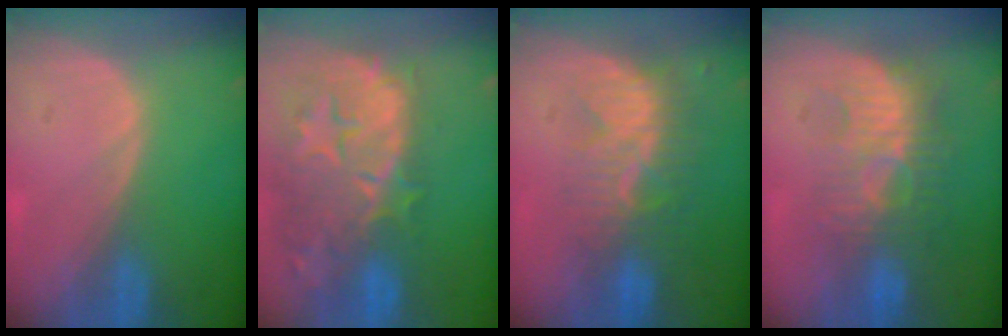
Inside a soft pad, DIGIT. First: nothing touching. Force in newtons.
{"total": 14.3, "press": 12.0, "slide": 7.9}
{"total": 8.6, "press": 7.8, "slide": 3.5}
{"total": 9.0, "press": 8.6, "slide": 2.6}